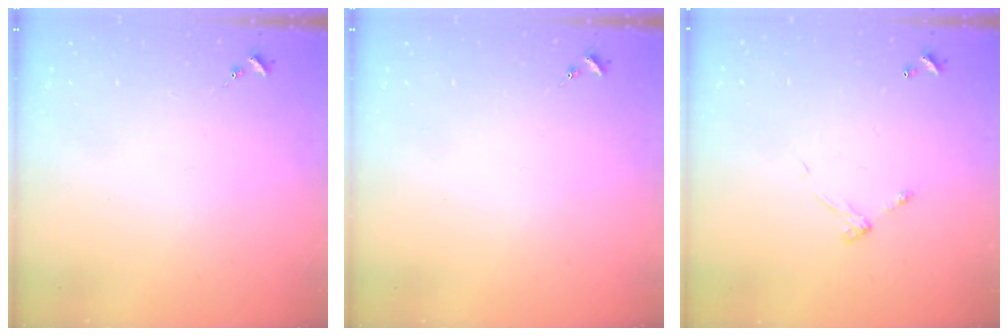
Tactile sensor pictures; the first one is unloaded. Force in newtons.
{"total": 0.0}
{"total": 5.7, "press": 5.7, "slide": 0.5}